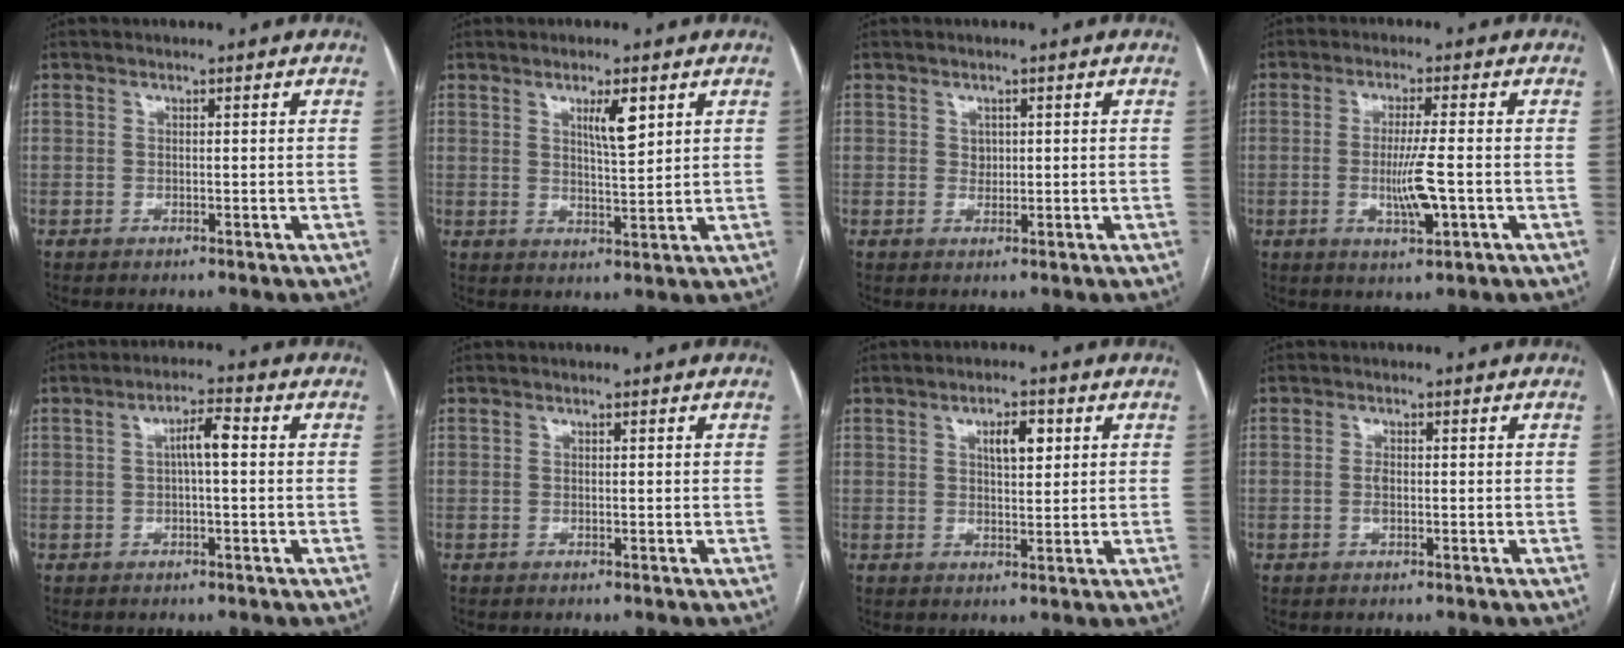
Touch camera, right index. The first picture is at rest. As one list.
[{"total": 4.6, "force": [2.3, 0.8, 4.0], "torque": [-0.070, -0.002, 0.040]}, {"total": 1.1, "force": [0.3, 1.0, 0.5], "torque": [-0.006, 0.000, 0.006]}, {"total": 6.2, "force": [-1.4, 0.3, 6.1], "torque": [-0.114, -0.013, -0.022]}, {"total": 3.9, "force": [0.3, 0.6, 3.8], "torque": [-0.066, 0.011, 0.004]}, {"total": 0.0}, {"total": 4.3, "force": [1.6, 1.6, 3.7], "torque": [-0.061, 0.005, 0.026]}, {"total": 1.3, "force": [-0.3, 0.5, 1.1], "torque": [-0.023, 0.002, -0.006]}]